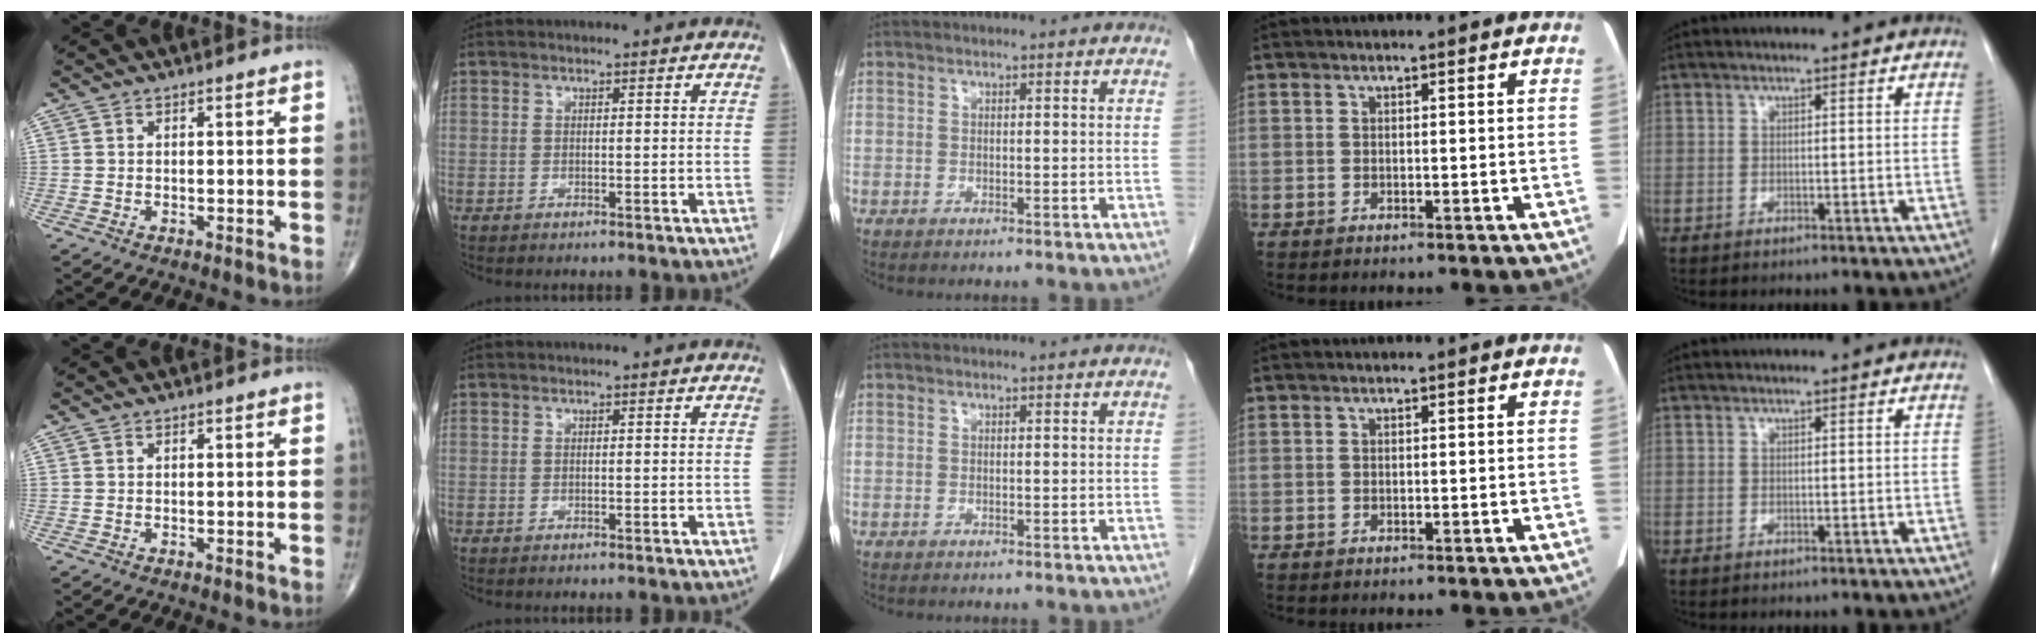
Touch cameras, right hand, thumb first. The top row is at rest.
{}